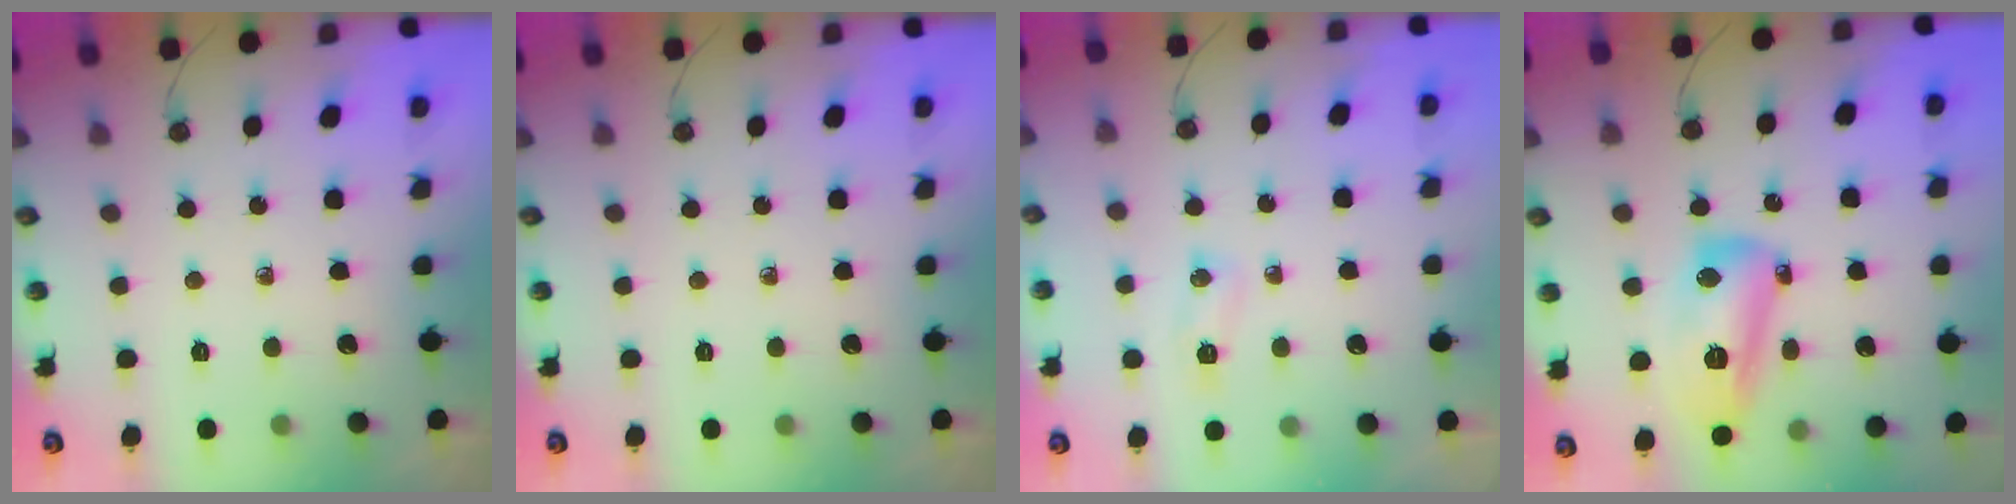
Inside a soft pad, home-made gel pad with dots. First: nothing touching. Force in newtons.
{"total": 0.0}
{"total": 6.5, "press": 5.3, "slide": 3.8}
{"total": 14.1, "press": 14.1, "slide": 1.0}